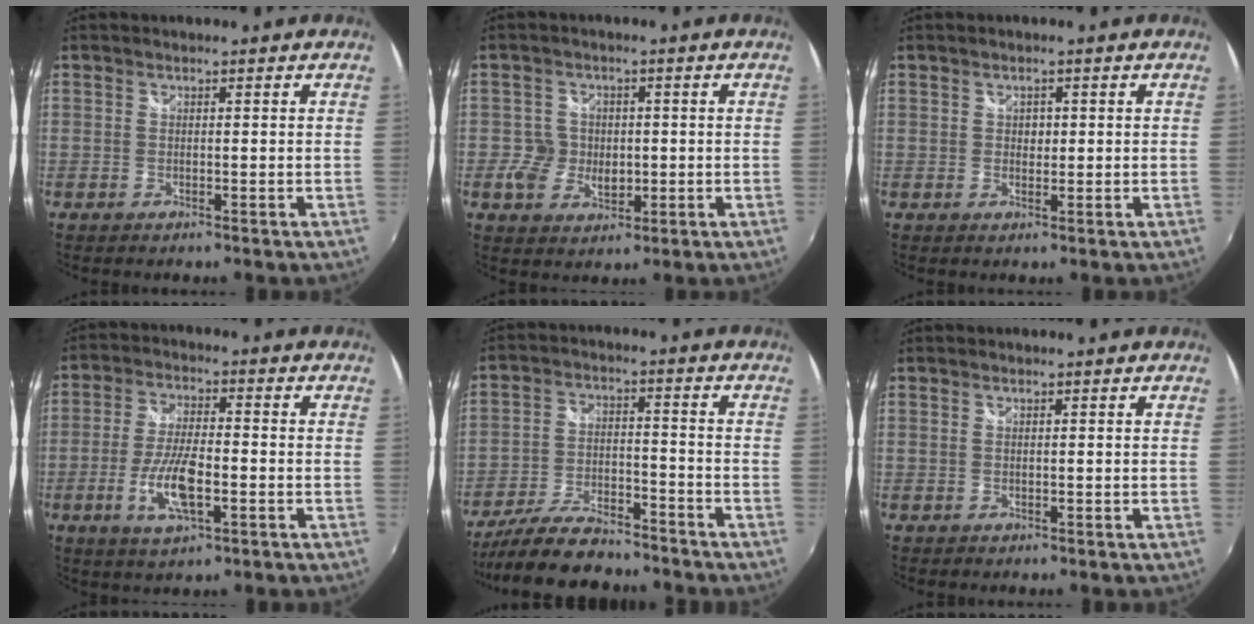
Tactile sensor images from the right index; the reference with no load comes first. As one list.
[{"total": 5.1, "force": [-0.5, 4.8, 1.6], "torque": [-0.042, 0.010, -0.009]}, {"total": 1.4, "force": [0.3, 1.2, 0.6], "torque": [-0.005, 0.002, 0.005]}, {"total": 9.1, "force": [-3.0, 2.9, 8.1], "torque": [-0.166, -0.007, -0.057]}, {"total": 14.5, "force": [-12.5, 4.3, 6.2], "torque": [-0.145, -0.012, -0.205]}, {"total": 0.0}]